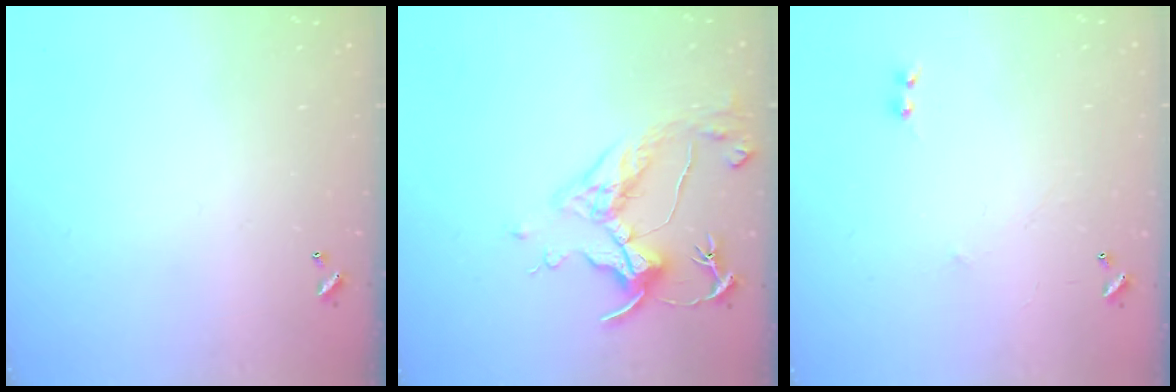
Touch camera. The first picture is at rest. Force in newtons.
{"total": 4.6, "press": 4.5, "slide": 1.0}
{"total": 1.2, "press": 1.2, "slide": 0.3}